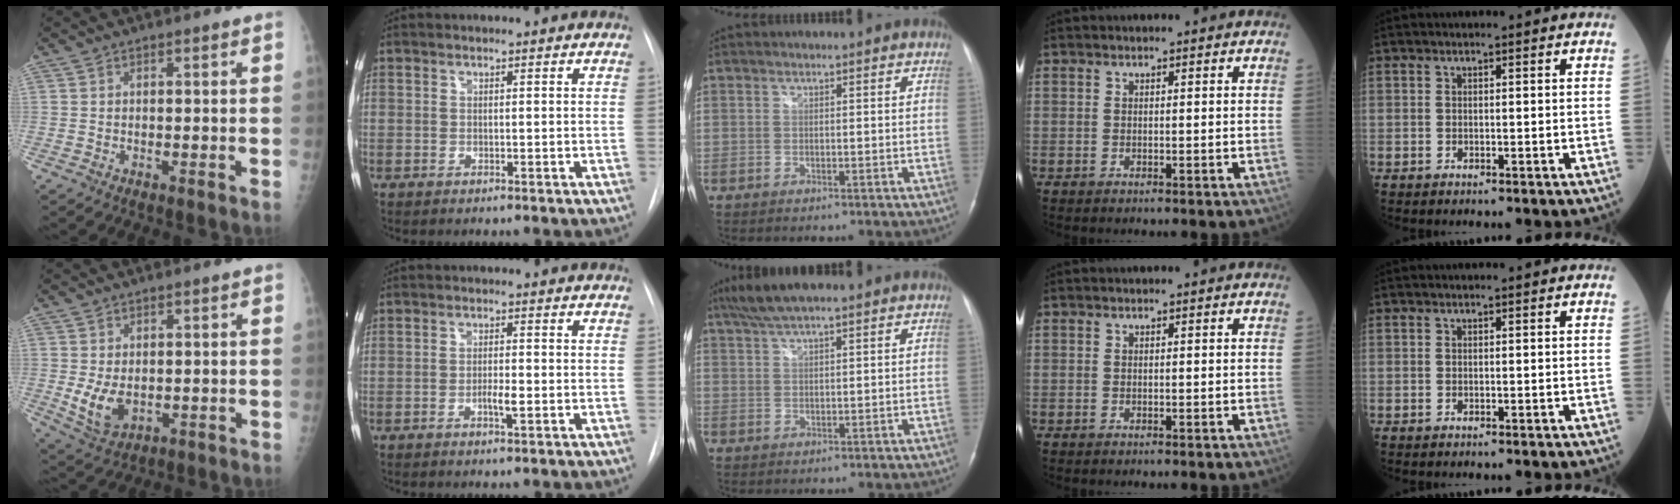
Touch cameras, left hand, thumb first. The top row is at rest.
{"thumb": {"total": 6.0, "force": [-0.3, 3.9, 4.5], "torque": [-0.077, -0.012, 0.011]}, "index": {"total": 2.2, "force": [-0.8, 0.3, 2.0], "torque": [-0.037, -0.001, -0.013]}, "middle": {"total": 6.1, "force": [4.7, 0.7, 3.7], "torque": [-0.075, 0.030, 0.085]}}